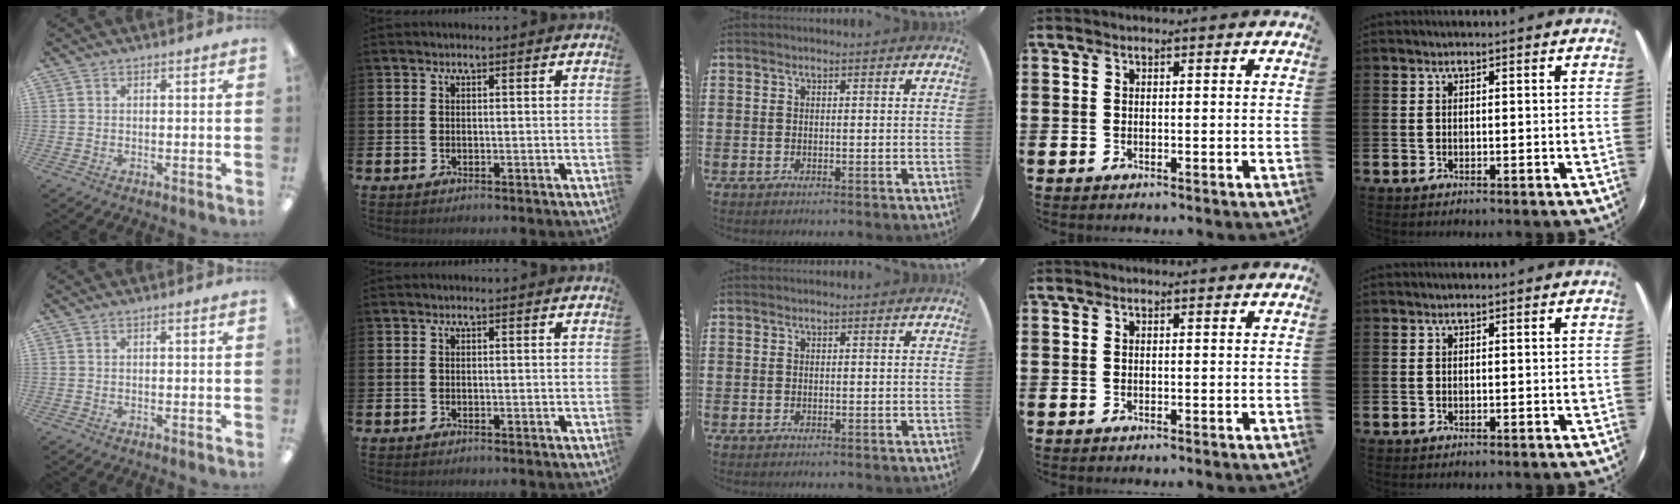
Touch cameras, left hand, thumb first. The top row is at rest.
{}